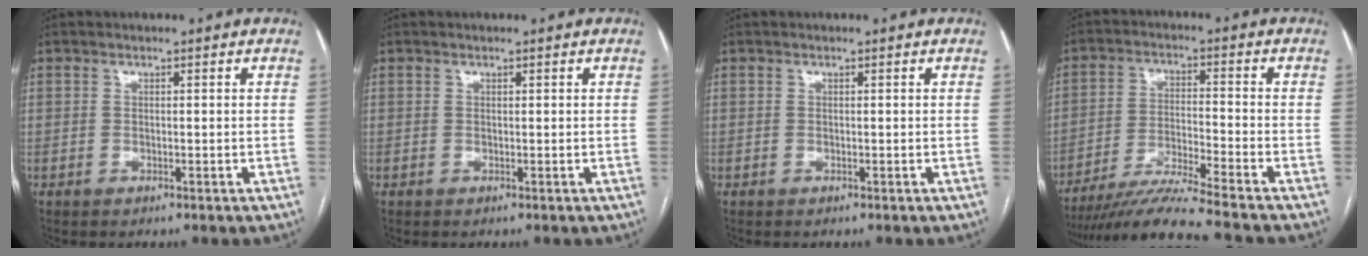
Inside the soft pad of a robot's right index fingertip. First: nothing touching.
{"total": 0.0}
{"total": 0.0}
{"total": 11.6, "force": [-10.3, -2.1, 4.9], "torque": [-0.081, -0.021, -0.181]}